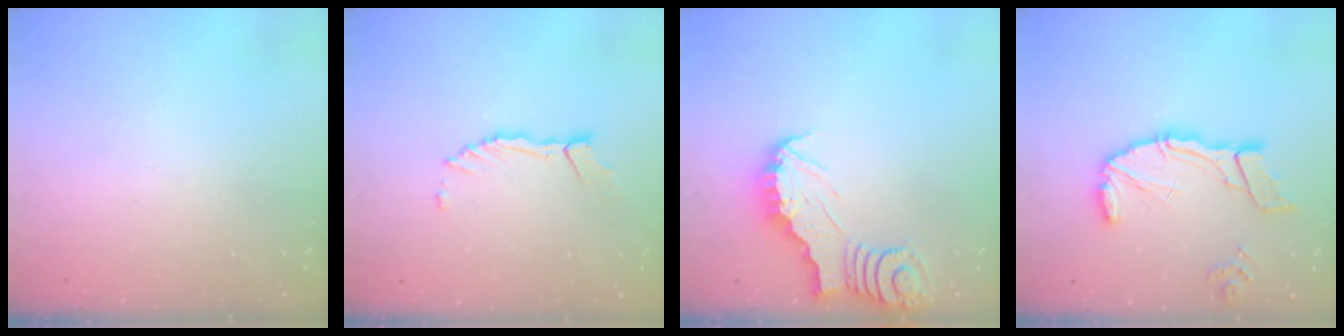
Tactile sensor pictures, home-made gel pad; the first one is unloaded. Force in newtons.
{"total": 3.8, "press": 3.8, "slide": 0.3}
{"total": 2.6, "press": 2.6, "slide": 0.2}
{"total": 13.8, "press": 13.7, "slide": 1.9}